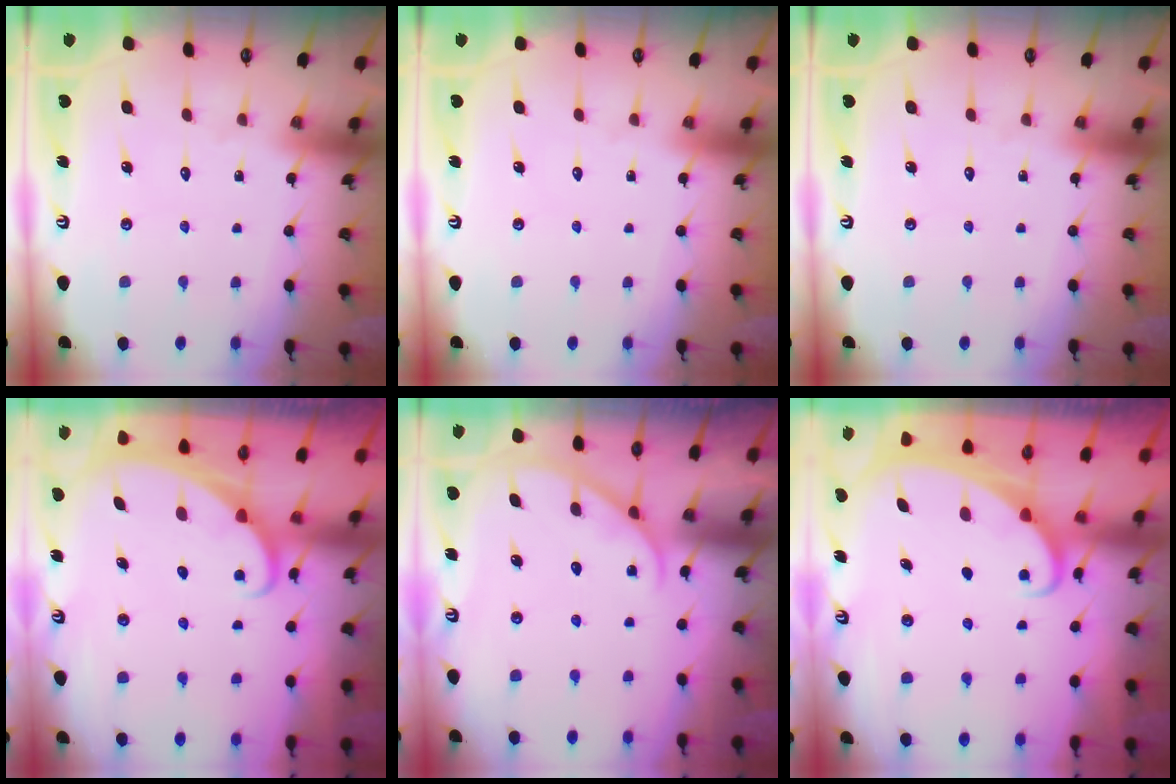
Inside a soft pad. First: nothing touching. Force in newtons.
{"total": 0.0}
{"total": 0.0}
{"total": 1.8, "press": 1.8, "slide": 0.1}
{"total": 2.7, "press": 2.6, "slide": 0.3}
{"total": 2.3, "press": 2.3, "slide": 0.3}